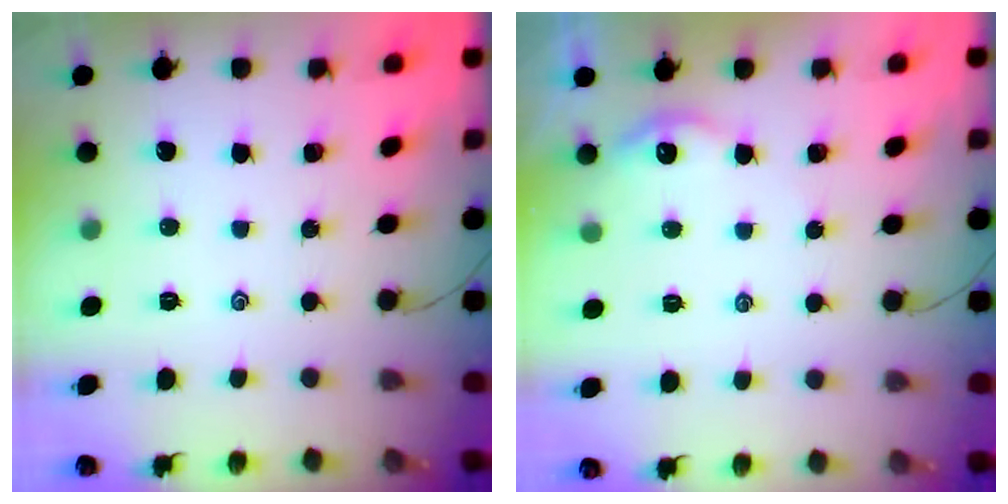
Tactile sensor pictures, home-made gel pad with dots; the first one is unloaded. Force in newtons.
{"total": 4.5, "press": 4.5, "slide": 0.5}